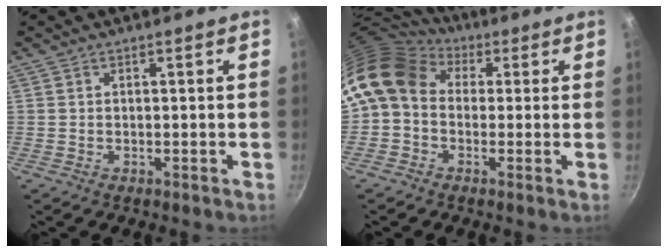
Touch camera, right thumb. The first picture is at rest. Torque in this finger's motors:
{"motor_torque": [0.24, 1.47, 0.67, -0.64, 0.15]}